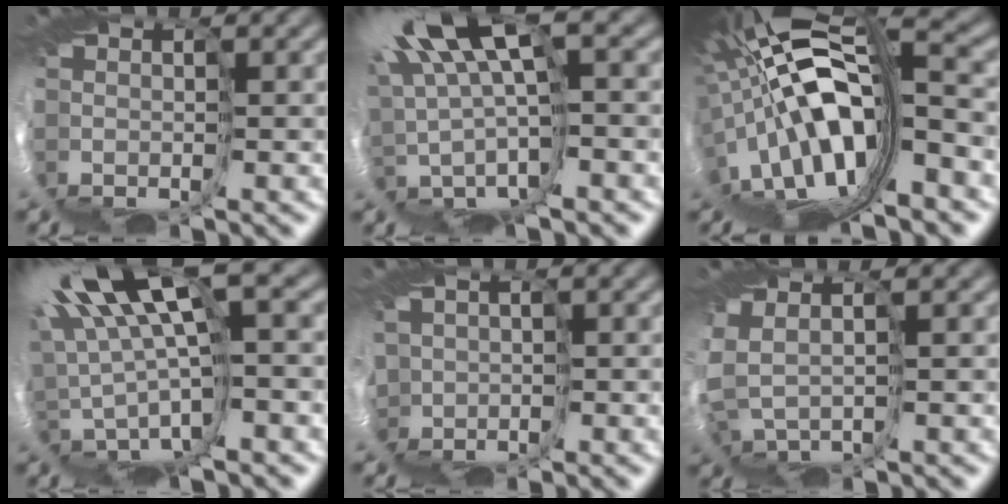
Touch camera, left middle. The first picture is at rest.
{"total": 10.8, "force": [3.9, 4.0, 9.3], "torque": [-0.220, 0.004, 0.074]}
{"total": 13.8, "force": [-0.5, 5.4, 12.6], "torque": [-0.255, 0.007, -0.011]}
{"total": 11.6, "force": [4.6, 3.5, 10.1], "torque": [-0.226, 0.011, 0.085]}
{"total": 4.9, "force": [0.0, 4.2, 2.5], "torque": [-0.095, -0.011, -0.004]}
{"total": 3.6, "force": [1.0, 2.3, 2.5], "torque": [-0.094, -0.008, 0.049]}